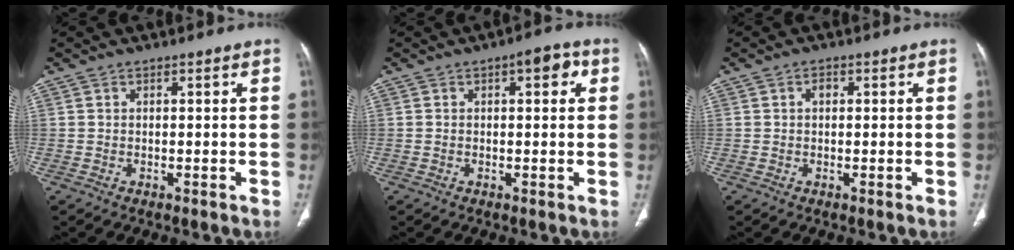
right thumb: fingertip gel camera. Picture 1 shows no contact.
{"total": 4.2, "force": [1.4, 2.0, 3.5], "torque": [-0.028, 0.009, 0.012]}
{"total": 1.2, "force": [0.2, 0.9, 0.8], "torque": [-0.008, 0.005, 0.000]}